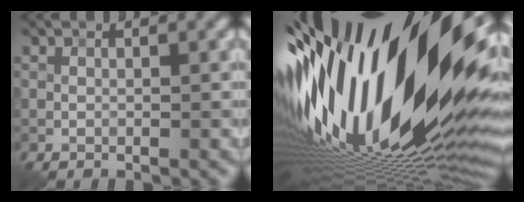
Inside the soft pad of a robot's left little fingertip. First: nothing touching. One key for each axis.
{"total": 21.7, "fx": 3.4, "fy": 9.2, "fz": 19.4, "tx": -0.363, "ty": -0.034, "tz": 0.049}